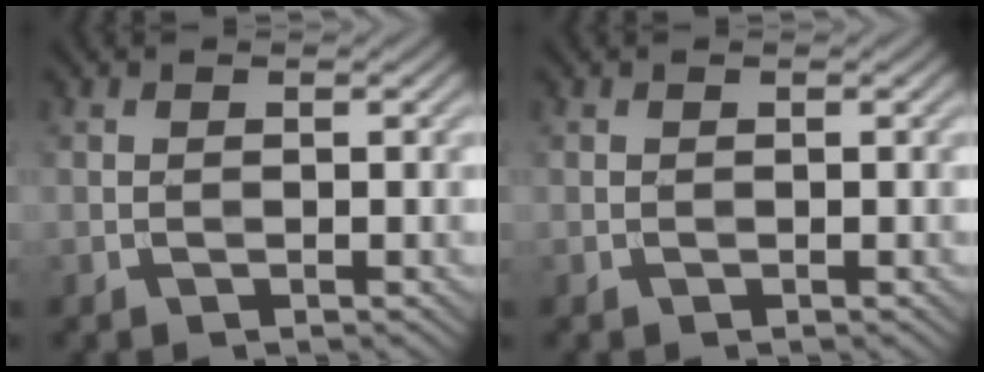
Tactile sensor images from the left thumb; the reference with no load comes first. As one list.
[{"total": 0.0}]